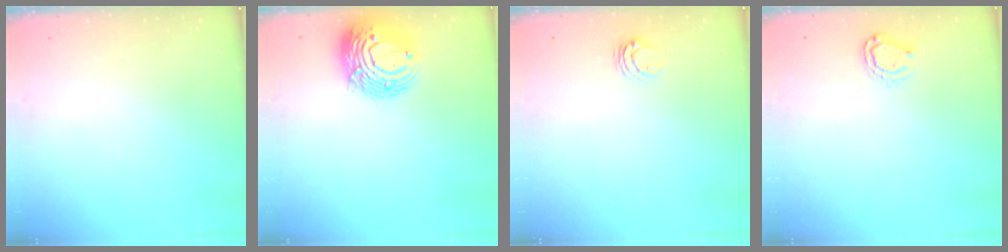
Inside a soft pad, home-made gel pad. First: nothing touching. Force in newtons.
{"total": 14.0, "press": 13.9, "slide": 1.5}
{"total": 3.5, "press": 3.5, "slide": 0.5}
{"total": 6.1, "press": 6.1, "slide": 0.5}